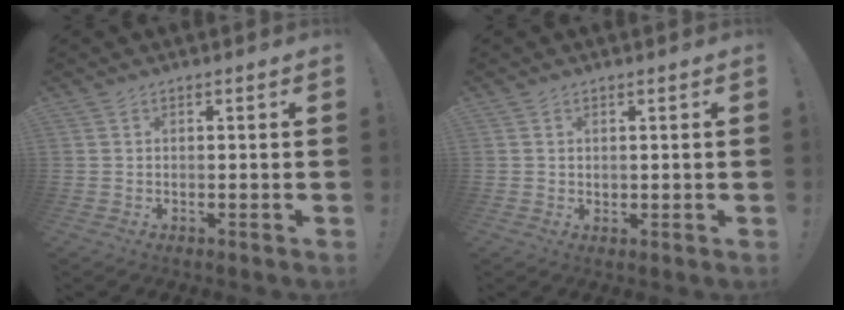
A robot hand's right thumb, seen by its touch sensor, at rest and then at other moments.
{"total": 1.1, "force": [0.6, 0.9, 0.2], "torque": [0.003, 0.000, 0.009]}